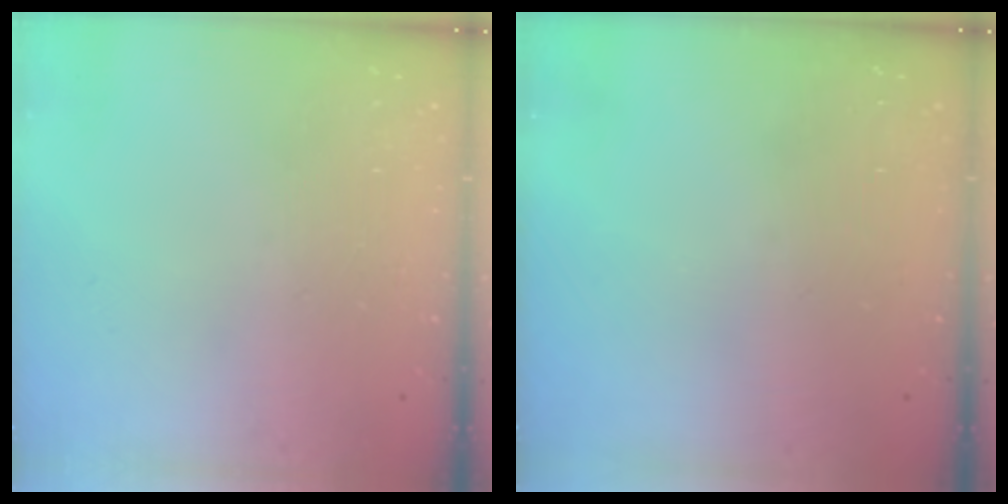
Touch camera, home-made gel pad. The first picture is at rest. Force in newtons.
{"total": 0.0}